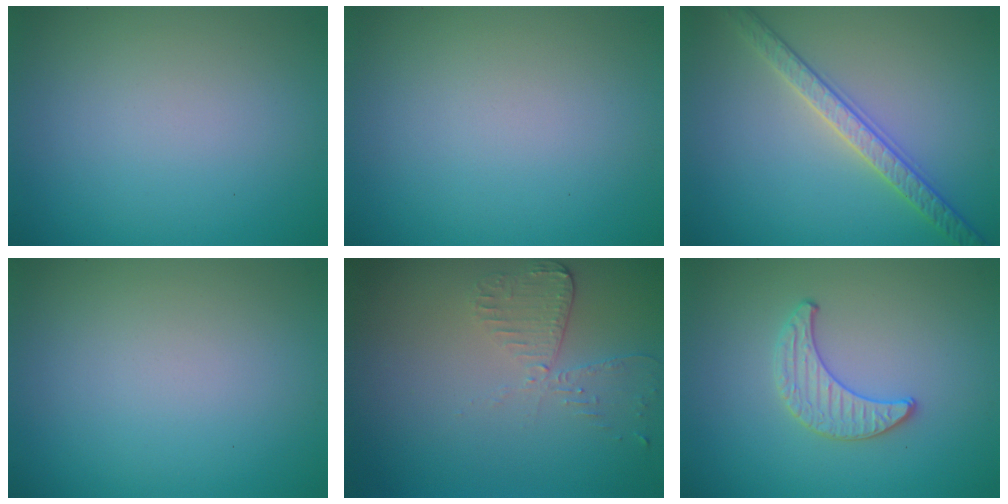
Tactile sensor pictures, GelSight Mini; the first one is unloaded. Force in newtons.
{"total": 0.0}
{"total": 3.3, "press": 3.2, "slide": 0.7}
{"total": 0.0}
{"total": 2.6, "press": 2.3, "slide": 1.1}
{"total": 1.5, "press": 1.5, "slide": 0.1}